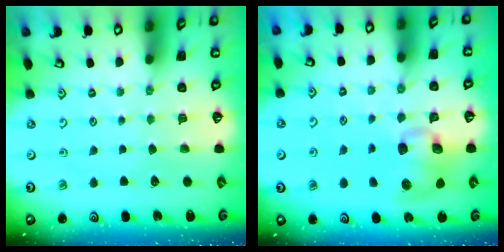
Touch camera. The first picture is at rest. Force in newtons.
{"total": 10.2, "press": 10.1, "slide": 1.5}